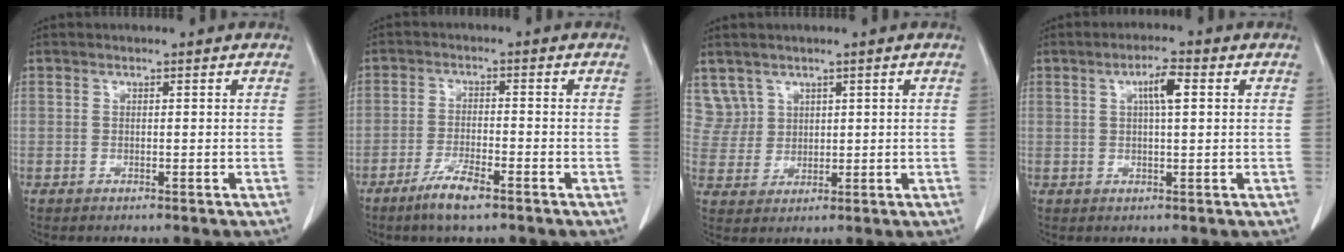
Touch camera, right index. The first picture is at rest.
{"total": 5.2, "force": [-3.6, 0.7, 3.7], "torque": [-0.076, -0.006, -0.065]}
{"total": 4.6, "force": [2.9, 3.5, -0.5], "torque": [0.020, 0.006, 0.062]}
{"total": 4.1, "force": [1.2, 0.6, 3.8], "torque": [-0.069, 0.006, 0.020]}